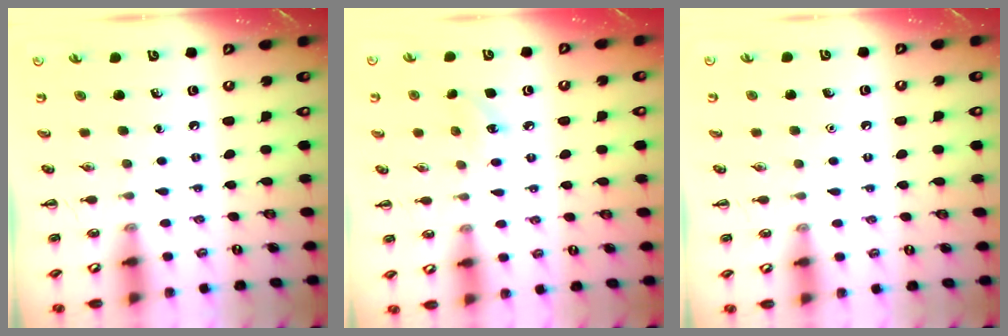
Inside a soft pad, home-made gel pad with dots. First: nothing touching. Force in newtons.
{"total": 5.2, "press": 5.0, "slide": 1.3}
{"total": 1.6, "press": 1.6, "slide": 0.1}